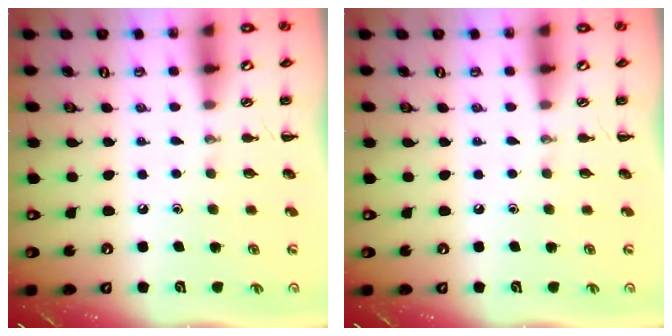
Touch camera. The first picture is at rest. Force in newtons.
{"total": 0.0}